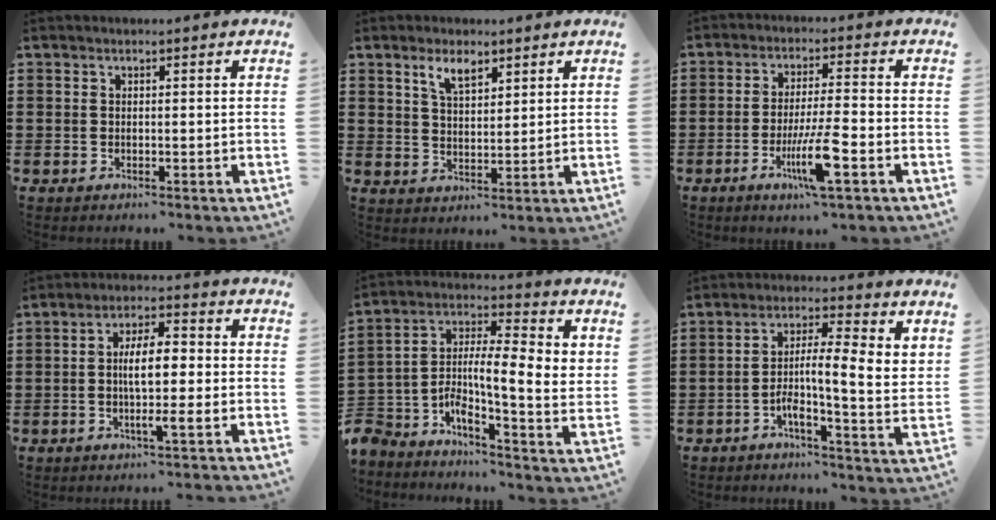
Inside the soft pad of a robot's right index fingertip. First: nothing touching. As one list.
[{"total": 4.2, "force": [2.7, 1.7, 2.7], "torque": [-0.052, 0.003, 0.048]}, {"total": 8.4, "force": [-3.4, 0.8, 7.6], "torque": [-0.148, -0.013, -0.064]}, {"total": 7.7, "force": [-1.2, 1.8, 7.4], "torque": [-0.135, 0.008, -0.026]}, {"total": 6.0, "force": [-0.5, 1.1, 5.8], "torque": [-0.125, -0.031, -0.017]}, {"total": 6.1, "force": [0.1, 1.2, 6.0], "torque": [-0.110, -0.011, -0.005]}]